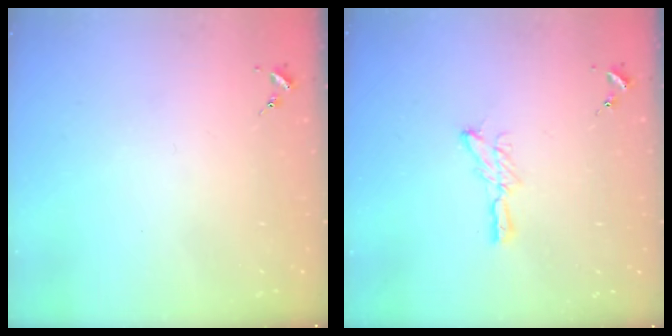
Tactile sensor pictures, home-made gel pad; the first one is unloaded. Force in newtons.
{"total": 6.6, "press": 6.6, "slide": 0.2}